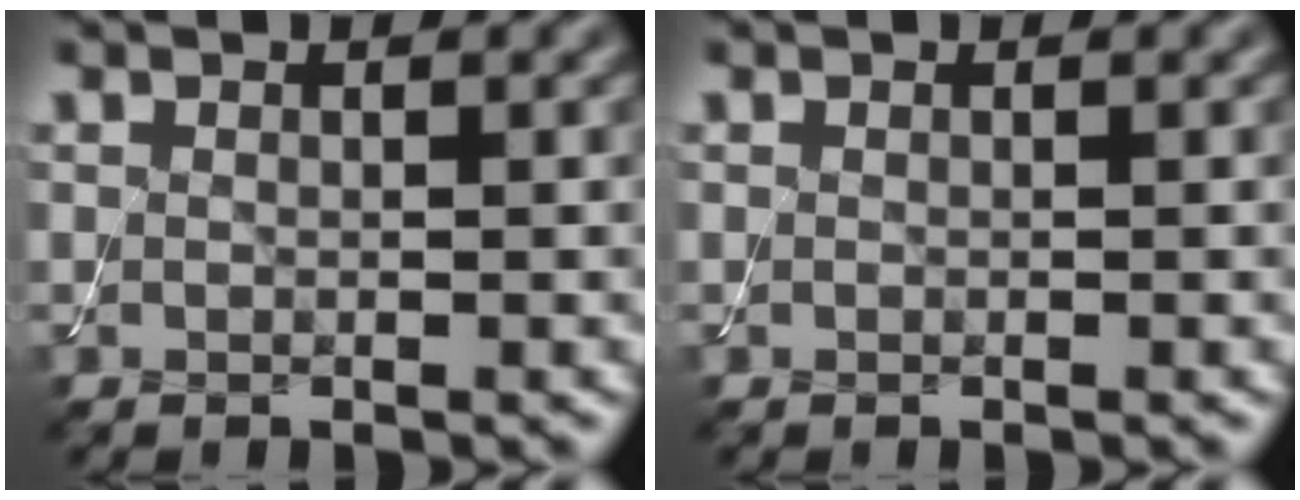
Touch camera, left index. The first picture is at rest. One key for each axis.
{"total": 0.0}